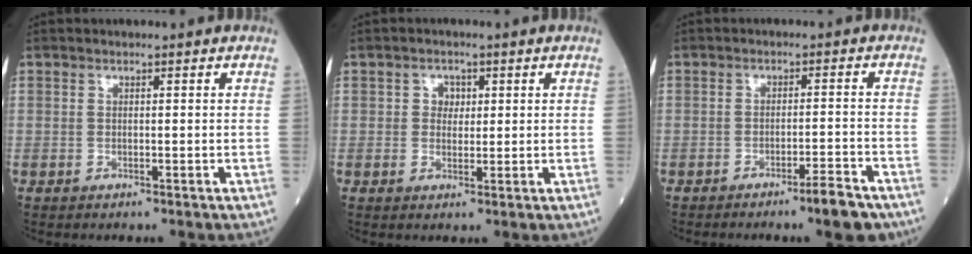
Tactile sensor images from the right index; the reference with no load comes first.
{"total": 2.3, "force": [0.6, 1.8, 1.2], "torque": [-0.013, 0.002, 0.007]}
{"total": 5.0, "force": [-3.6, 0.2, 3.5], "torque": [-0.045, -0.004, -0.054]}